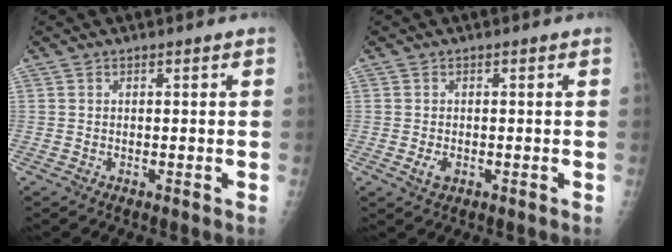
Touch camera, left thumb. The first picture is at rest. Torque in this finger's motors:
{"motor_torque": [-0.06, 0.00, 0.03, 0.01, 0.00]}